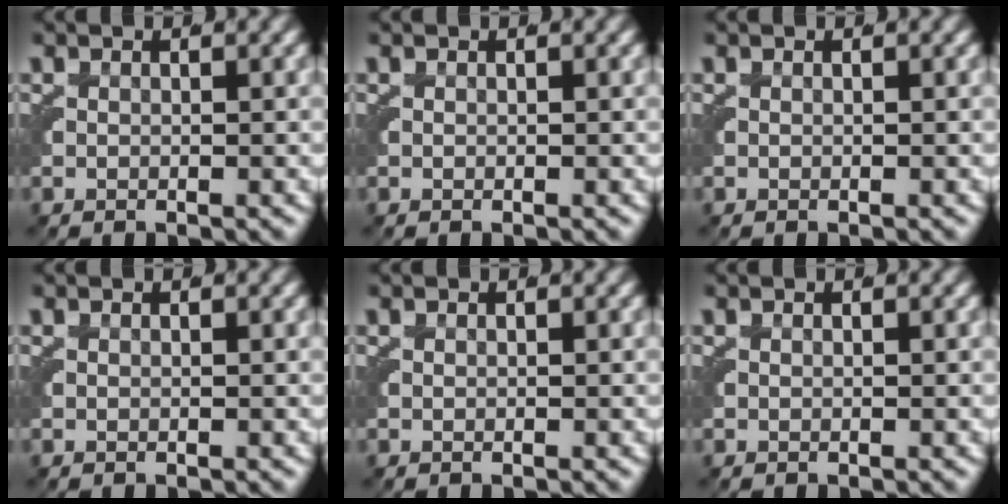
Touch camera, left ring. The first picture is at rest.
{"total": 0.0}
{"total": 0.0}
{"total": 0.0}
{"total": 0.0}
{"total": 0.0}